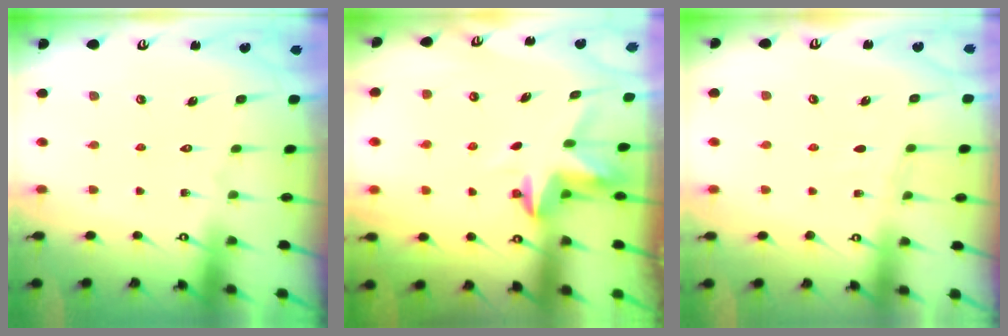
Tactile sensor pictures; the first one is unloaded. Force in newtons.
{"total": 3.9, "press": 3.8, "slide": 0.3}
{"total": 2.7, "press": 2.6, "slide": 0.4}